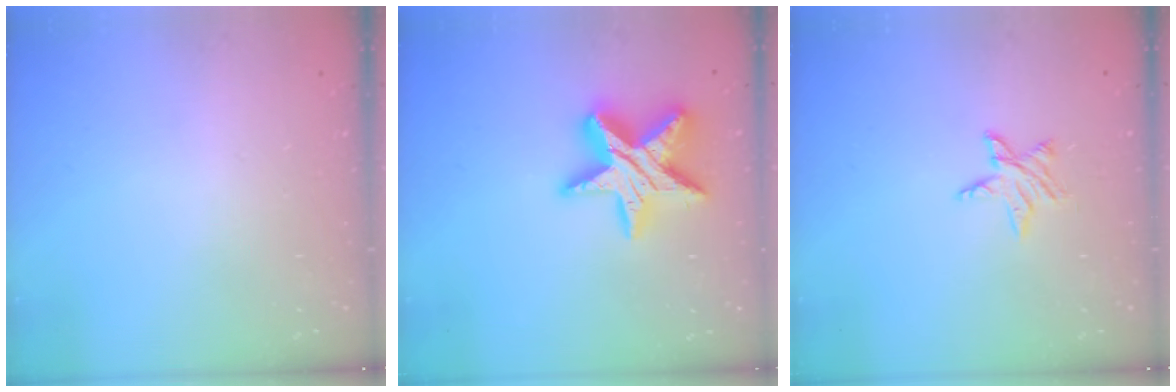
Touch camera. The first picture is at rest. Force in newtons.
{"total": 17.2, "press": 17.2, "slide": 1.5}
{"total": 4.7, "press": 4.7, "slide": 0.4}